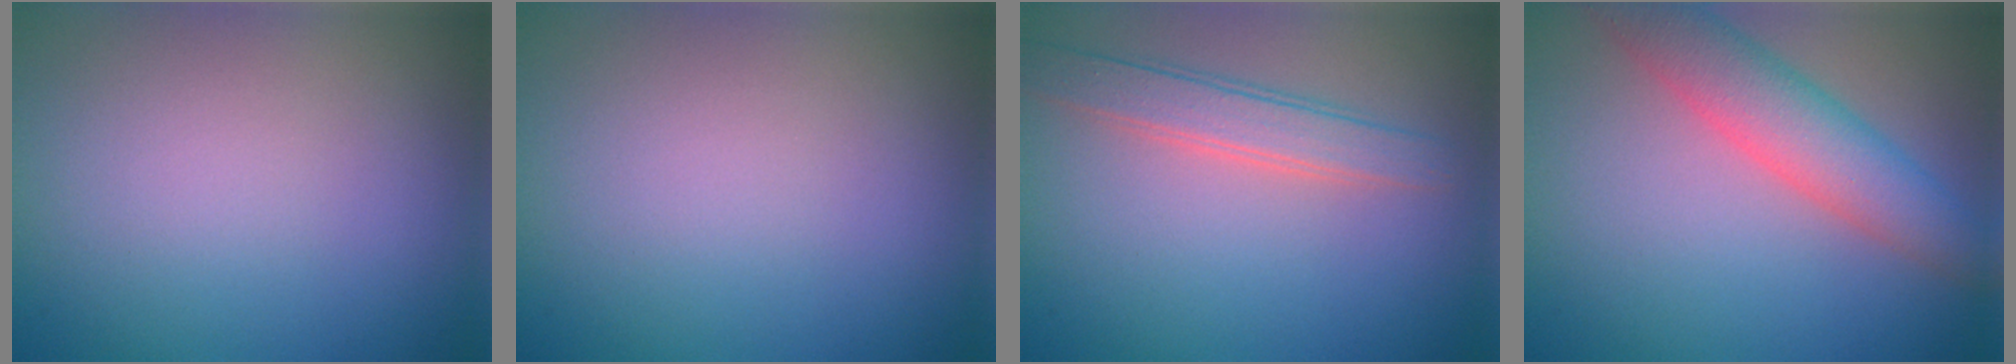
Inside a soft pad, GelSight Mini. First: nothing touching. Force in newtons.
{"total": 0.0}
{"total": 3.0, "press": 3.0, "slide": 0.2}
{"total": 5.4, "press": 5.4, "slide": 0.4}